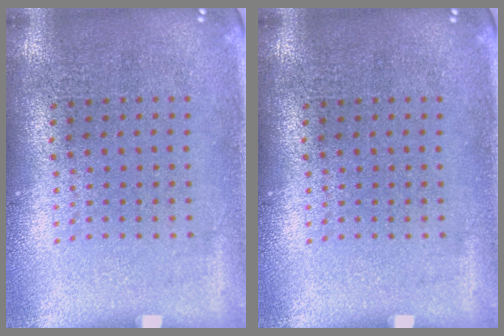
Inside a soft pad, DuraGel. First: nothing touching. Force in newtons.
{"total": 0.0}